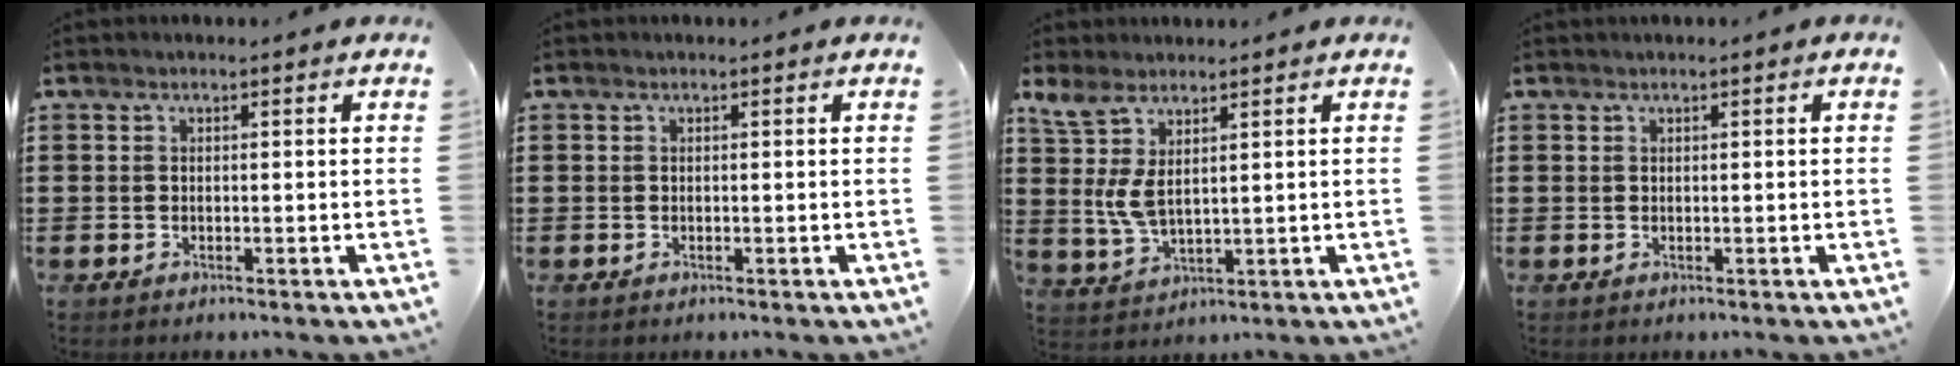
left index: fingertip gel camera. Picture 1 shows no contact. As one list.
[{"total": 0.0}, {"total": 5.9, "force": [2.3, 2.5, 4.8], "torque": [-0.124, -0.004, 0.036]}, {"total": 0.0}]